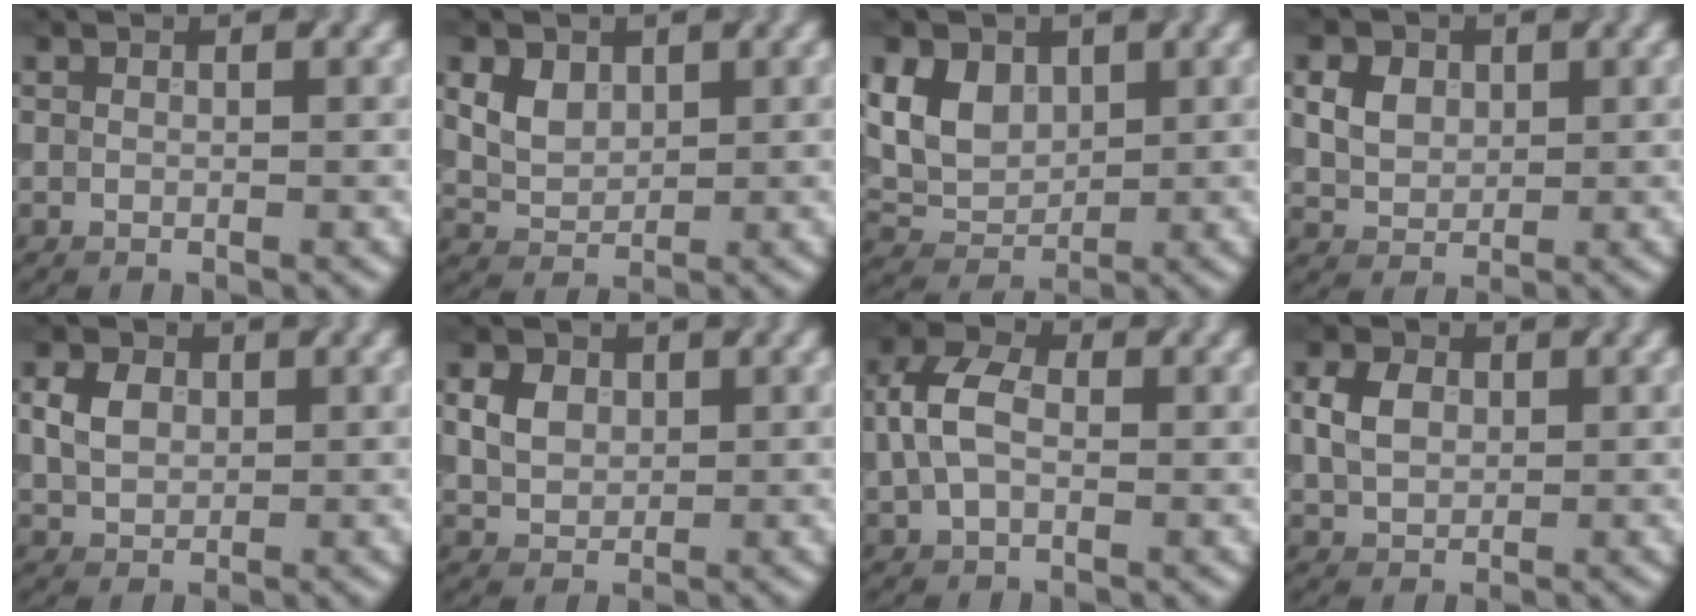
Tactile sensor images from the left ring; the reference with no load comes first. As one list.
[{"total": 3.6, "force": [1.5, 2.5, 2.1], "torque": [-0.056, 0.010, 0.039]}, {"total": 4.8, "force": [1.5, 3.5, 2.8], "torque": [-0.067, 0.002, 0.032]}, {"total": 4.8, "force": [1.9, 3.5, 2.7], "torque": [-0.070, 0.016, 0.036]}, {"total": 3.0, "force": [0.5, 2.2, 1.9], "torque": [-0.047, 0.009, 0.014]}, {"total": 3.4, "force": [1.1, 2.5, 2.0], "torque": [-0.051, 0.005, 0.027]}, {"total": 4.7, "force": [0.1, 3.0, 3.6], "torque": [-0.084, 0.015, -0.001]}, {"total": 3.3, "force": [0.4, 2.4, 2.2], "torque": [-0.054, 0.010, 0.013]}]